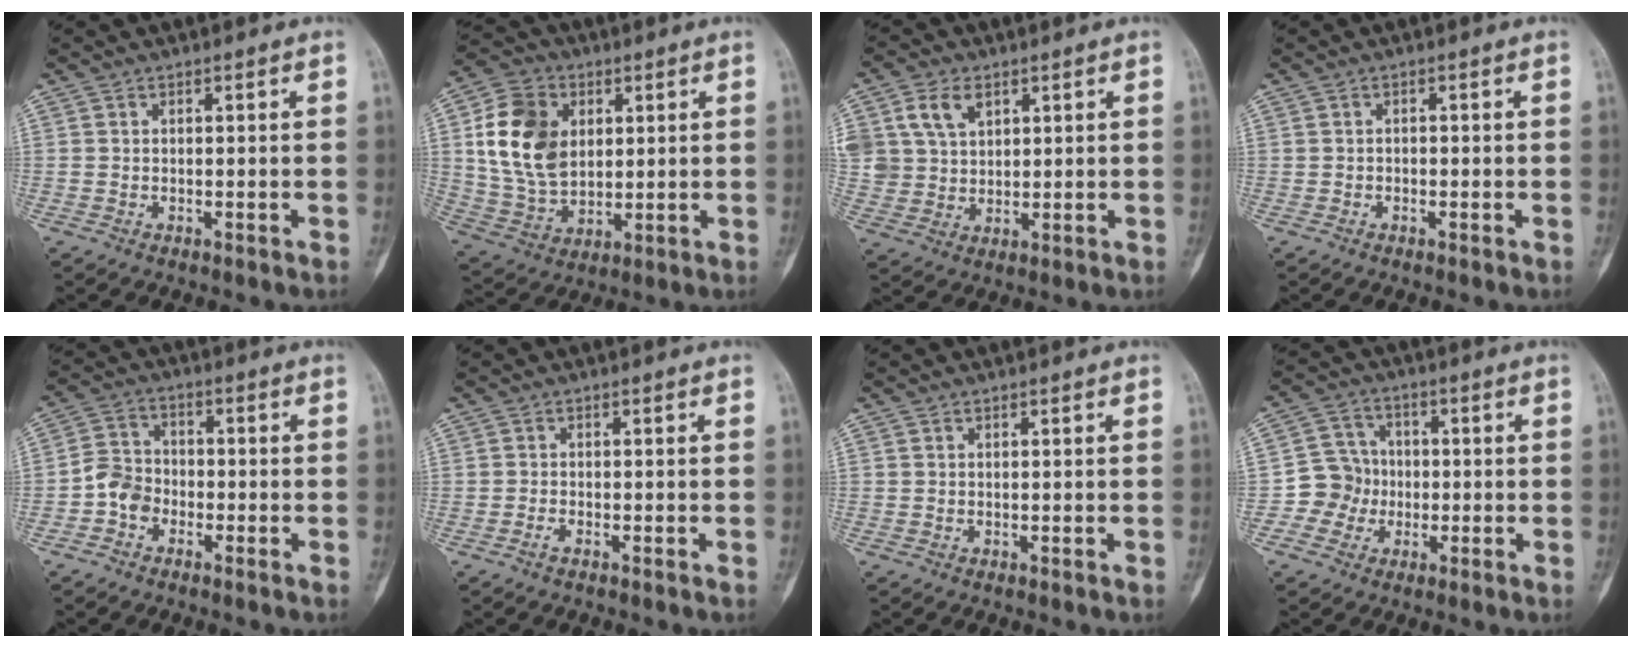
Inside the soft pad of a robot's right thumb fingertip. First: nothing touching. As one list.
[{"total": 15.7, "force": [3.5, 11.4, 10.2], "torque": [-0.166, -0.004, 0.072]}, {"total": 9.4, "force": [4.1, 6.7, 5.2], "torque": [-0.093, -0.006, 0.087]}, {"total": 0.6, "force": [-0.3, 0.4, 0.3], "torque": [0.001, 0.003, -0.010]}, {"total": 5.3, "force": [-2.4, 4.1, 2.4], "torque": [-0.027, 0.022, -0.057]}, {"total": 1.1, "force": [-0.8, 0.2, 0.7], "torque": [-0.017, 0.004, -0.017]}, {"total": 0.0}, {"total": 7.2, "force": [-1.6, 6.9, 1.3], "torque": [0.018, 0.018, -0.037]}]